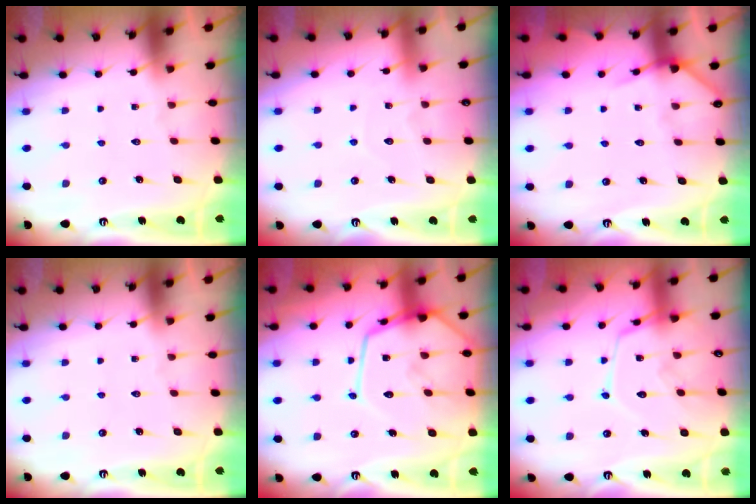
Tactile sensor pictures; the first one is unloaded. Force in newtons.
{"total": 4.6, "press": 4.5, "slide": 0.5}
{"total": 5.2, "press": 5.2, "slide": 0.5}
{"total": 0.0}
{"total": 18.3, "press": 18.2, "slide": 1.6}
{"total": 12.8, "press": 12.8, "slide": 0.4}